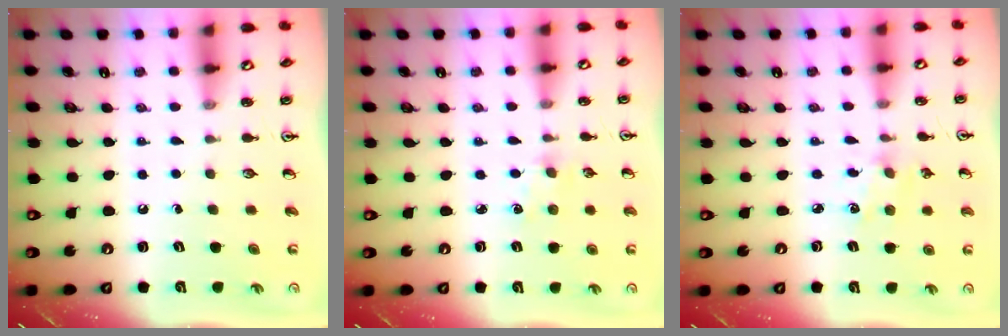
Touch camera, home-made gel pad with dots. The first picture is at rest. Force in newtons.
{"total": 3.0, "press": 3.0, "slide": 0.5}
{"total": 1.8, "press": 1.8, "slide": 0.3}